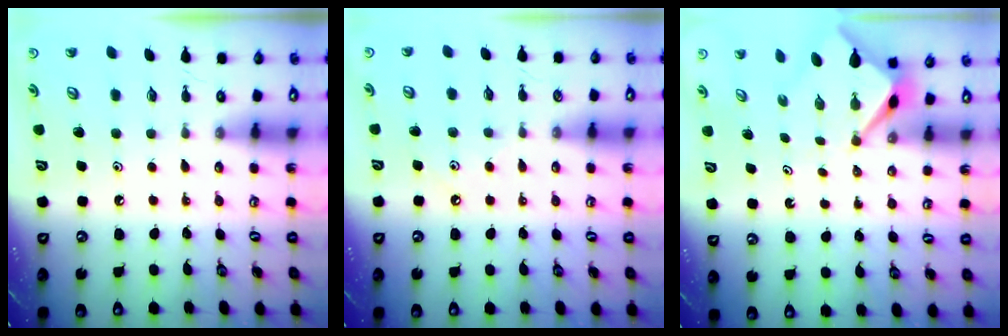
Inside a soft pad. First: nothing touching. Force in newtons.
{"total": 3.0, "press": 3.0, "slide": 0.4}
{"total": 3.1, "press": 3.1, "slide": 0.2}